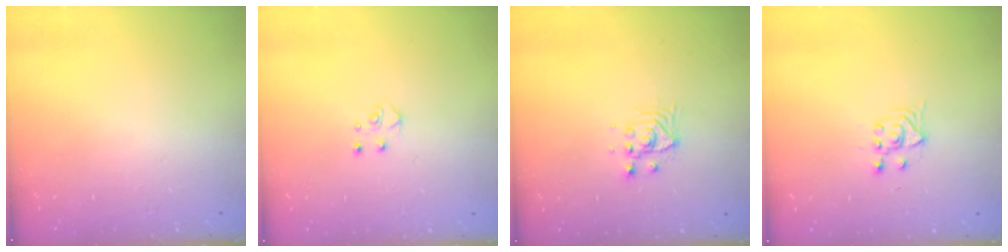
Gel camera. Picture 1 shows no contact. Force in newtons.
{"total": 3.9, "press": 3.9, "slide": 0.4}
{"total": 3.8, "press": 3.8, "slide": 0.2}
{"total": 3.8, "press": 3.6, "slide": 1.4}